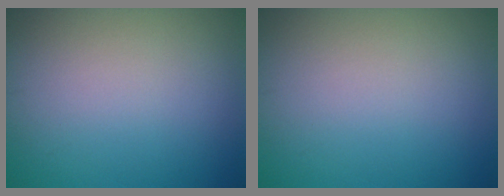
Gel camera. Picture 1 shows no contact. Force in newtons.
{"total": 0.0}